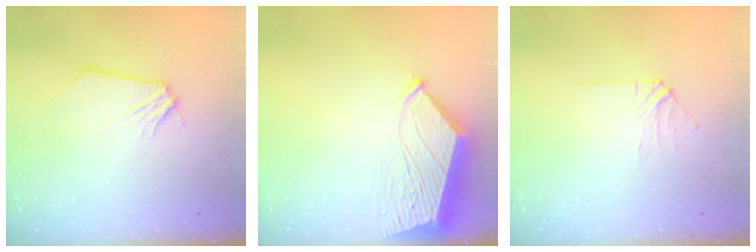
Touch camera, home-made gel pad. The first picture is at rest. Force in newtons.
{"total": 7.9, "press": 7.8, "slide": 0.9}
{"total": 3.8, "press": 3.7, "slide": 0.7}